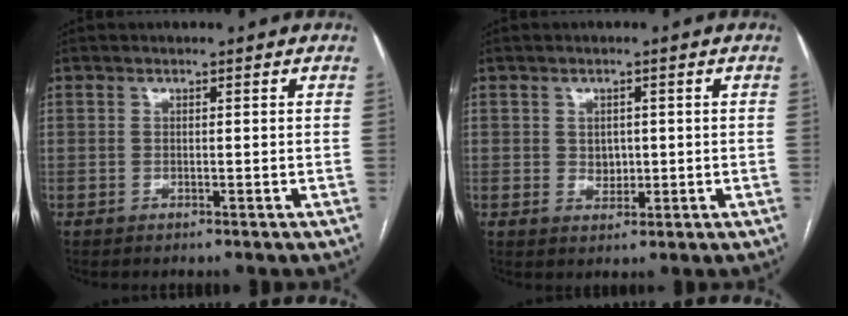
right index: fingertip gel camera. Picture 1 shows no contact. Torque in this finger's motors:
{"motor_torque": [0.20, 0.03, 0.02, 0.00]}